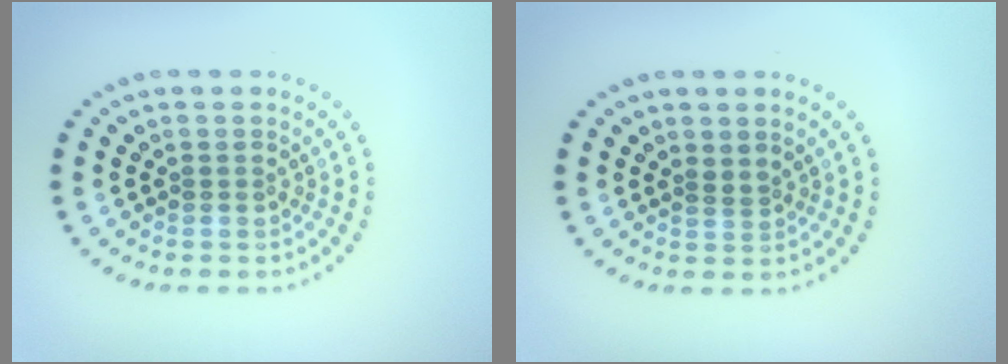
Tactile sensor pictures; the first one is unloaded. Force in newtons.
{"total": 0.8, "press": 0.5, "slide": 0.6}